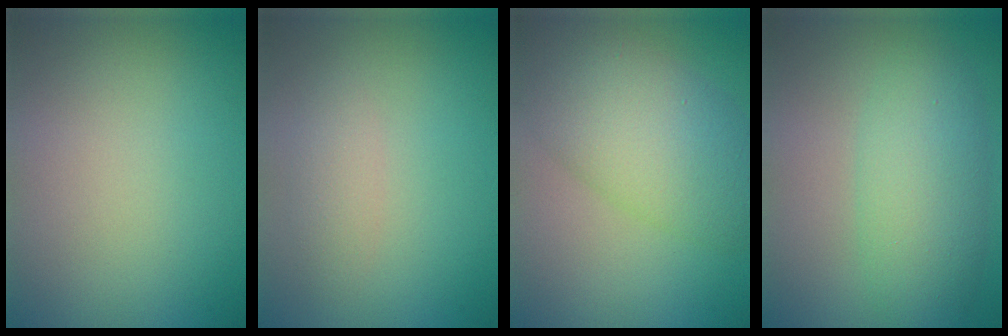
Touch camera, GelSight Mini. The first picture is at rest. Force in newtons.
{"total": 1.5, "press": 1.5, "slide": 0.1}
{"total": 7.6, "press": 7.6, "slide": 0.2}
{"total": 4.8, "press": 4.8, "slide": 0.0}